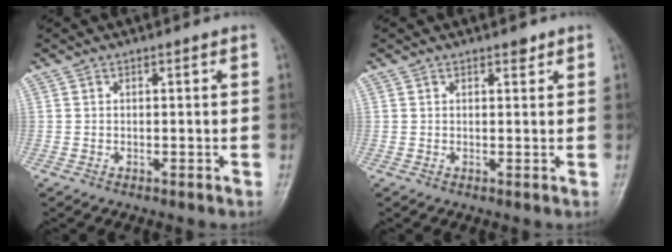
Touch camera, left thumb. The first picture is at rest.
{"total": 1.3, "force": [0.9, 0.6, 0.6], "torque": [-0.002, -0.005, 0.011]}